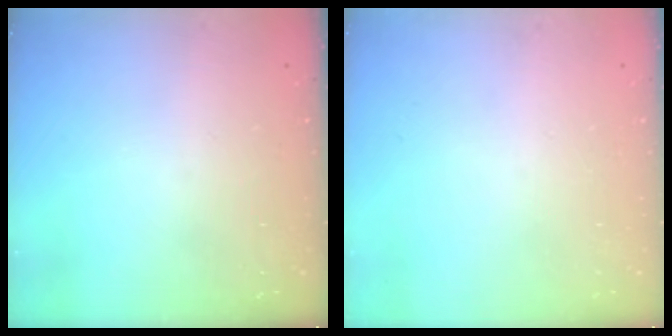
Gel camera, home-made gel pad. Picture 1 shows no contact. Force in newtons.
{"total": 0.0}